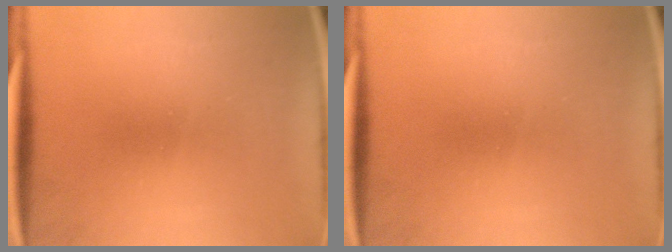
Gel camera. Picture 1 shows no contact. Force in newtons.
{"total": 0.0}